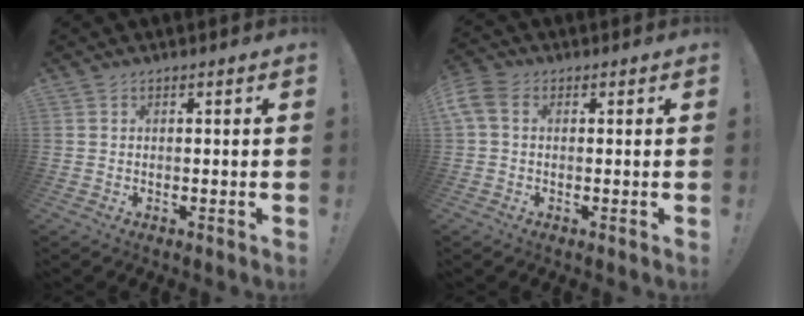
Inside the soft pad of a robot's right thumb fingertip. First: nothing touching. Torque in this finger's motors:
{"motor_torque": [1.52, 1.62, 1.59, 0.05, 0.34]}